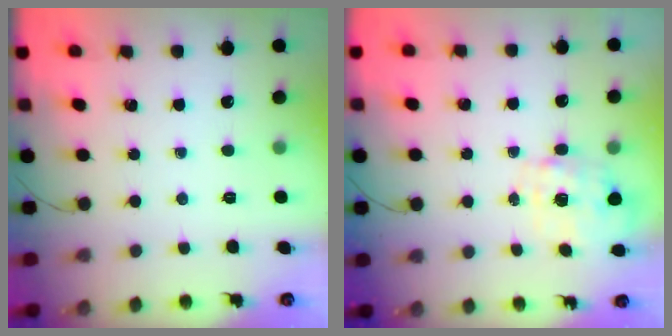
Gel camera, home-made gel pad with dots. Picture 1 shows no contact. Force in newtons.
{"total": 4.9, "press": 4.8, "slide": 0.9}